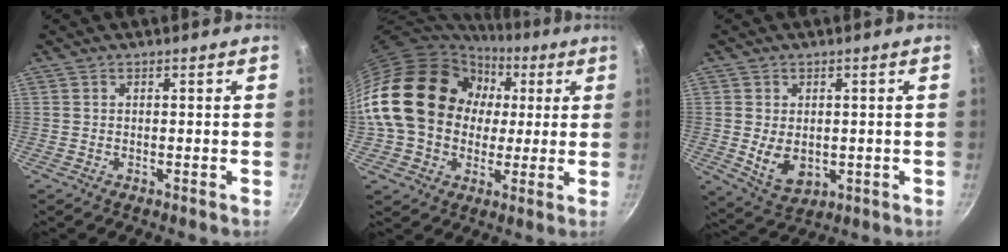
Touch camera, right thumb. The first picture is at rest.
{"total": 23.7, "force": [2.3, 19.3, 13.6], "torque": [-0.238, 0.042, 0.042]}
{"total": 7.2, "force": [-0.2, 5.1, 5.1], "torque": [-0.077, -0.014, 0.014]}